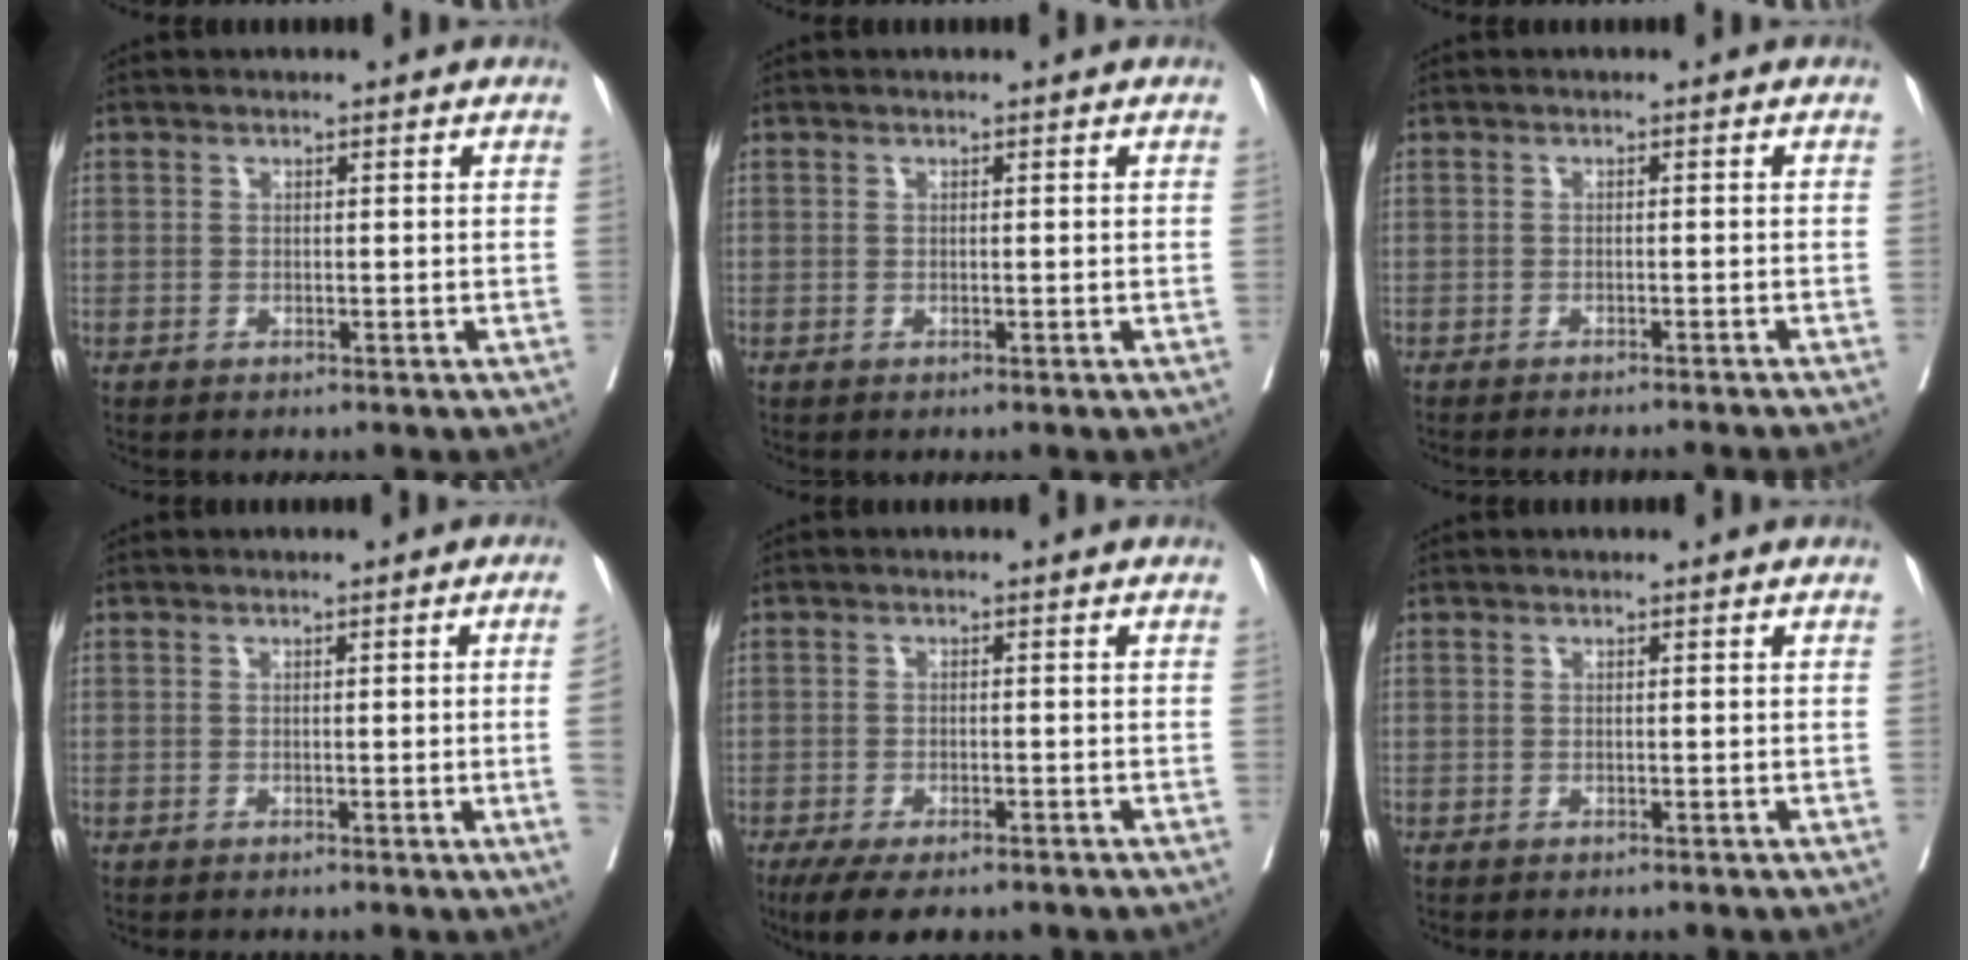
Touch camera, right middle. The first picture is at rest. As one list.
[{"total": 0.0}, {"total": 8.2, "force": [-7.6, -0.7, 2.9], "torque": [-0.014, -0.018, -0.093]}, {"total": 3.2, "force": [-0.5, -1.4, 2.9], "torque": [-0.036, -0.005, -0.003]}, {"total": 7.6, "force": [-5.7, 2.4, 4.4], "torque": [-0.061, -0.012, -0.085]}, {"total": 1.1, "force": [-1.0, 0.3, 0.4], "torque": [-0.008, -0.003, -0.014]}]